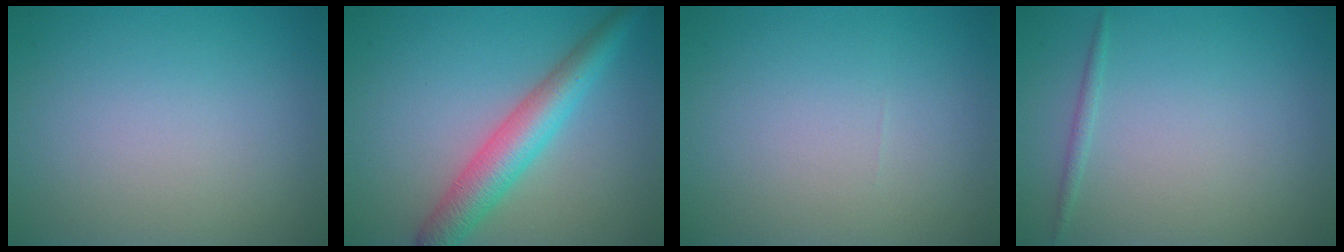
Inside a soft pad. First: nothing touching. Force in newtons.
{"total": 5.0, "press": 5.0, "slide": 0.1}
{"total": 0.0}
{"total": 0.7, "press": 0.7, "slide": 0.0}